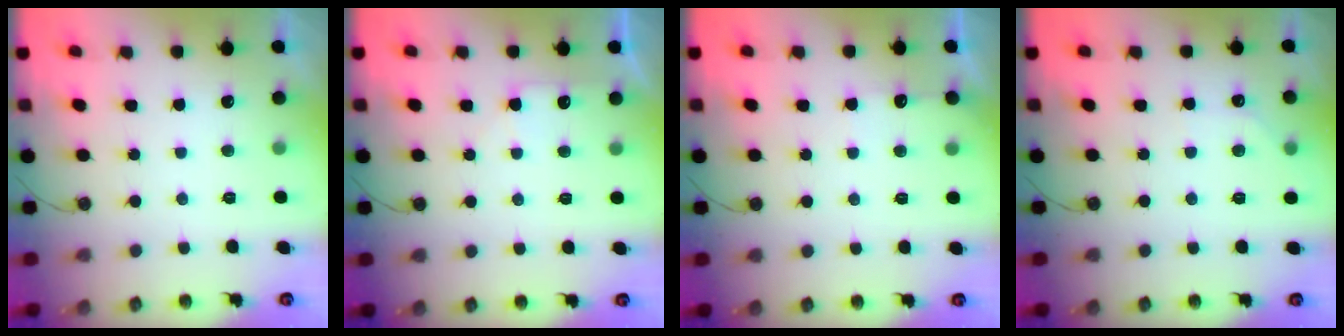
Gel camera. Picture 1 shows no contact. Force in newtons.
{"total": 5.6, "press": 5.5, "slide": 0.7}
{"total": 5.7, "press": 5.6, "slide": 0.6}
{"total": 4.9, "press": 4.8, "slide": 0.5}